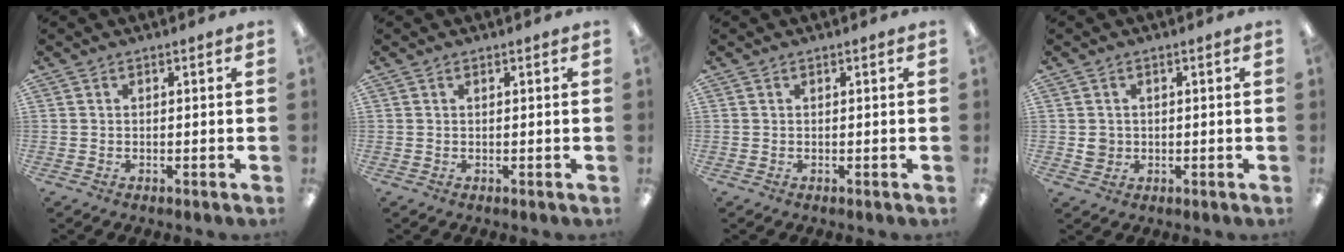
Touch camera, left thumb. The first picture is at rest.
{"total": 0.0}
{"total": 0.0}
{"total": 2.5, "force": [0.2, 2.4, 0.8], "torque": [-0.009, 0.001, 0.002]}